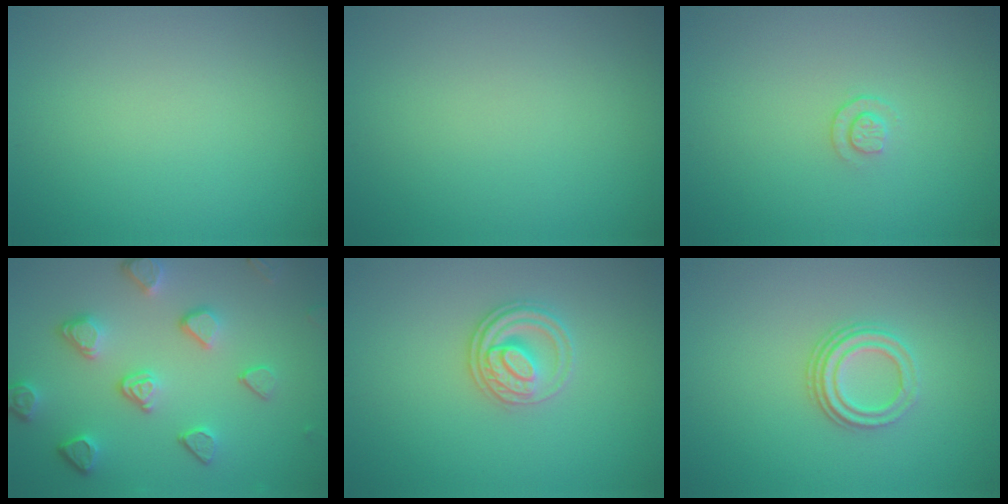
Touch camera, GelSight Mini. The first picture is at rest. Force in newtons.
{"total": 0.0}
{"total": 0.9, "press": 0.6, "slide": 0.7}
{"total": 5.0, "press": 3.9, "slide": 3.1}
{"total": 2.7, "press": 2.5, "slide": 0.9}
{"total": 3.0, "press": 2.2, "slide": 2.0}